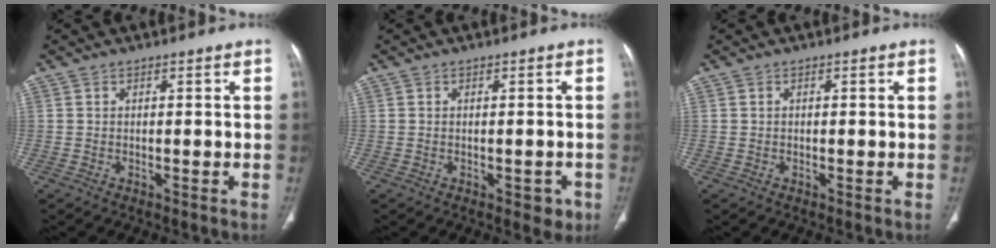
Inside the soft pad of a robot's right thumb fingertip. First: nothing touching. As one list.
[{"total": 2.7, "force": [-1.2, 1.7, 1.8], "torque": [-0.006, 0.004, -0.010]}, {"total": 0.0}]